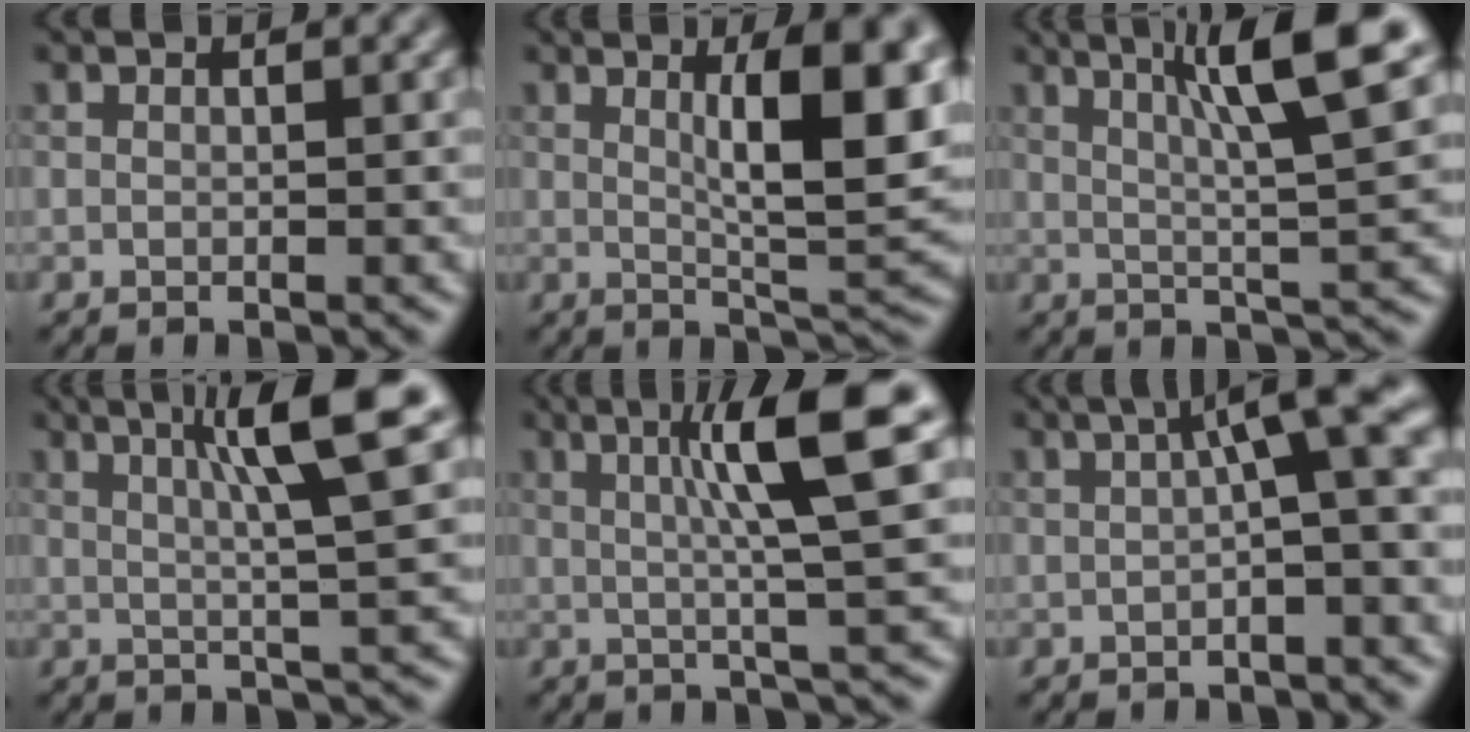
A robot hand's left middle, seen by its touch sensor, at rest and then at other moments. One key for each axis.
{"total": 9.1, "fx": 2.4, "fy": 2.2, "fz": 8.5, "tx": -0.113, "ty": -0.005, "tz": 0.042}
{"total": 10.0, "fx": 4.1, "fy": 1.5, "fz": 9.0, "tx": -0.118, "ty": 0.020, "tz": 0.064}
{"total": 8.9, "fx": 3.2, "fy": 1.3, "fz": 8.1, "tx": -0.102, "ty": 0.018, "tz": 0.047}
{"total": 8.6, "fx": 2.1, "fy": 1.2, "fz": 8.2, "tx": -0.113, "ty": 0.015, "tz": 0.031}
{"total": 5.5, "fx": 0.9, "fy": 0.9, "fz": 5.4, "tx": -0.075, "ty": 0.020, "tz": 0.006}